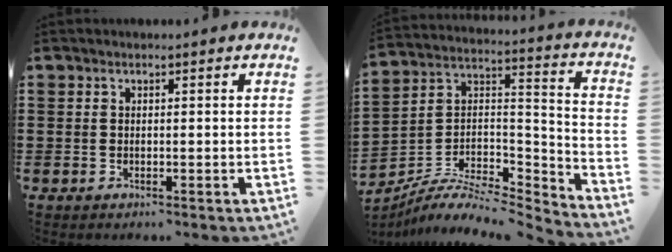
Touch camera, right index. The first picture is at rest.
{"total": 6.1, "force": [-4.6, 2.6, 3.0], "torque": [-0.069, -0.012, -0.095]}